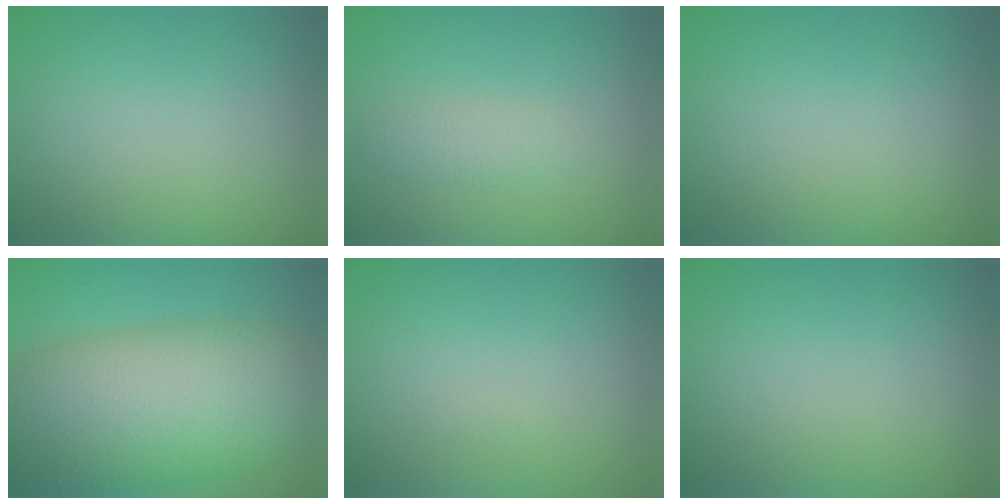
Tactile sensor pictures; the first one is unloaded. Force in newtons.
{"total": 1.7, "press": 1.7, "slide": 0.0}
{"total": 0.0}
{"total": 13.4, "press": 13.3, "slide": 0.8}
{"total": 0.0}
{"total": 0.0}